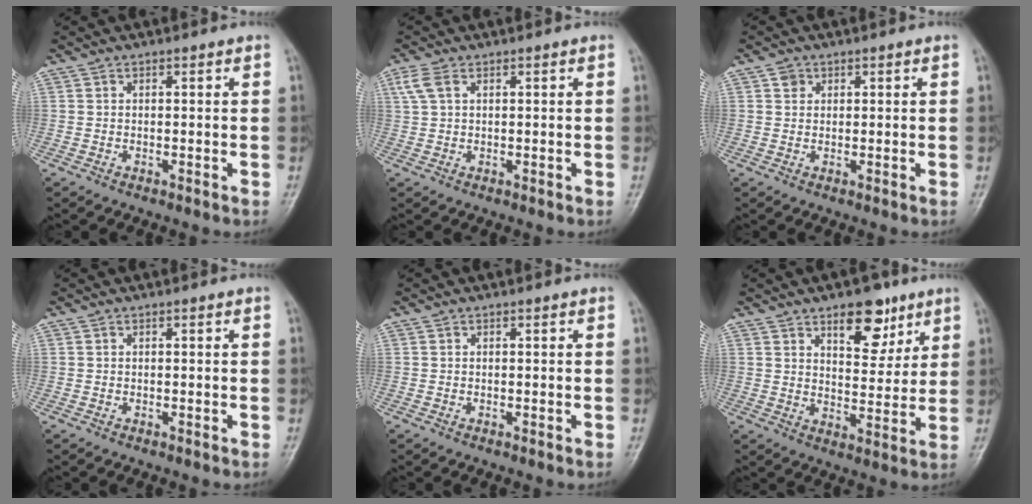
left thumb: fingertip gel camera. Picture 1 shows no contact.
{"total": 3.0, "force": [1.3, 1.7, 2.2], "torque": [-0.061, 0.012, 0.030]}
{"total": 1.7, "force": [0.7, 1.4, 0.4], "torque": [0.004, -0.002, 0.008]}
{"total": 0.0}
{"total": 0.0}
{"total": 10.2, "force": [6.1, 5.0, 6.3], "torque": [-0.059, -0.035, 0.093]}